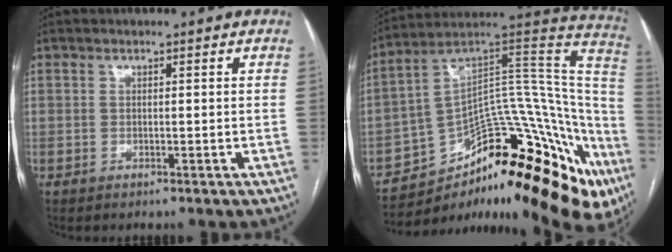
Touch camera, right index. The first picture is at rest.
{"total": 31.1, "force": [-21.0, 12.9, 19.0], "torque": [-0.153, 0.056, -0.278]}